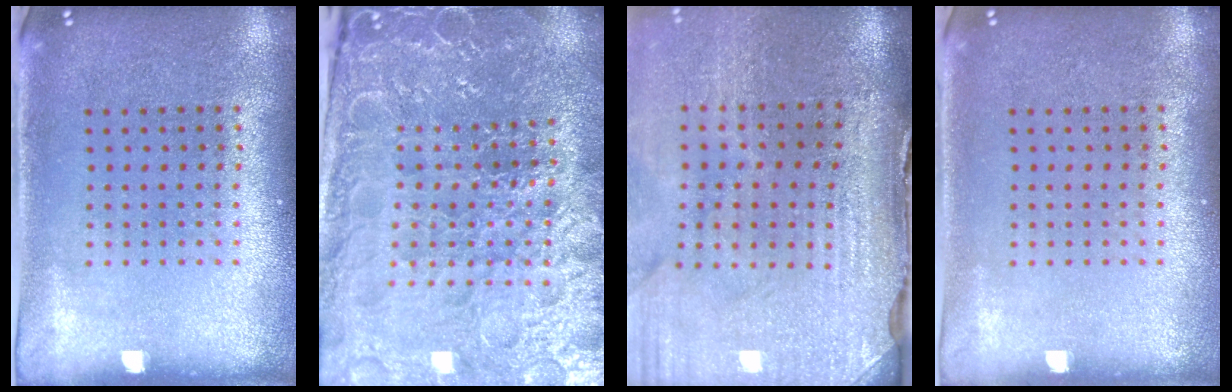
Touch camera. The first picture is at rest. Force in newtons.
{"total": 4.9, "press": 4.7, "slide": 1.4}
{"total": 4.6, "press": 3.9, "slide": 2.5}
{"total": 0.0}